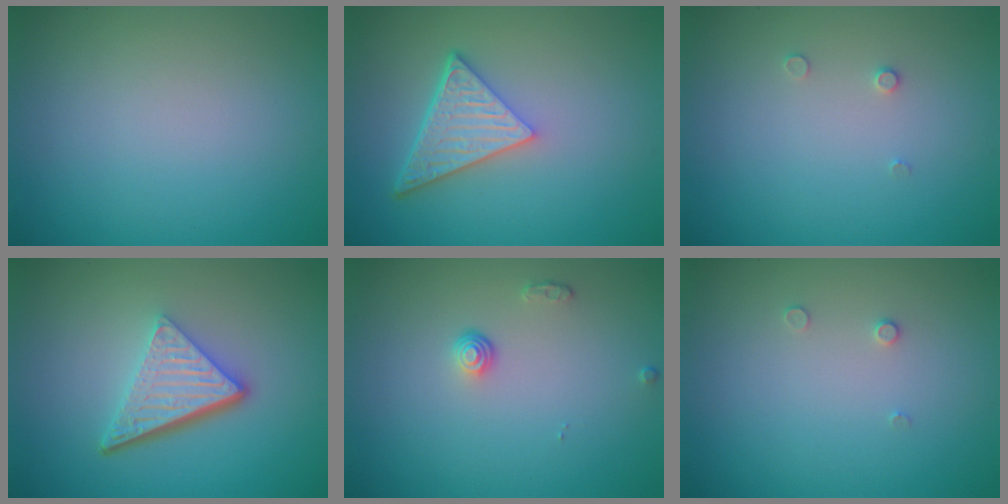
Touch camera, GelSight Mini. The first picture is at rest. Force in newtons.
{"total": 5.1, "press": 3.8, "slide": 3.5}
{"total": 0.6, "press": 0.6, "slide": 0.2}
{"total": 5.5, "press": 3.7, "slide": 4.0}
{"total": 1.1, "press": 0.8, "slide": 0.8}
{"total": 0.6, "press": 0.6, "slide": 0.2}